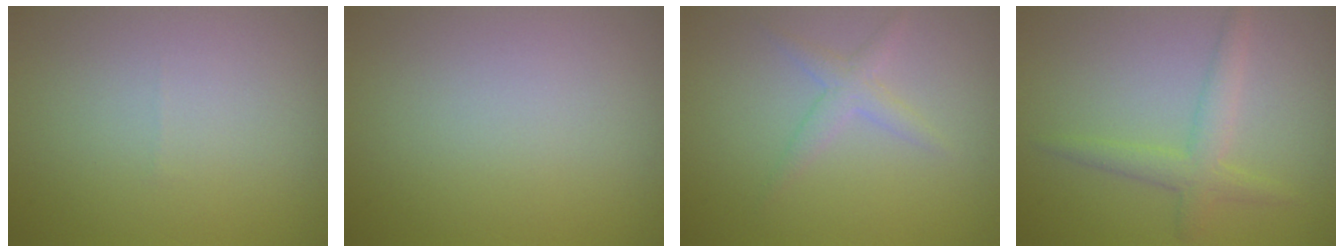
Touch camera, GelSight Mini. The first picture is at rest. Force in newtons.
{"total": 0.0}
{"total": 1.8, "press": 1.8, "slide": 0.1}
{"total": 2.7, "press": 2.7, "slide": 0.2}